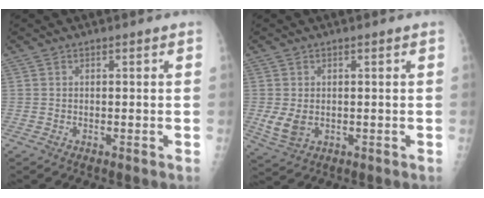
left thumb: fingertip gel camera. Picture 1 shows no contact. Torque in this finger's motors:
{"motor_torque": [0.07, 0.08, 0.50, 0.09, 0.14]}